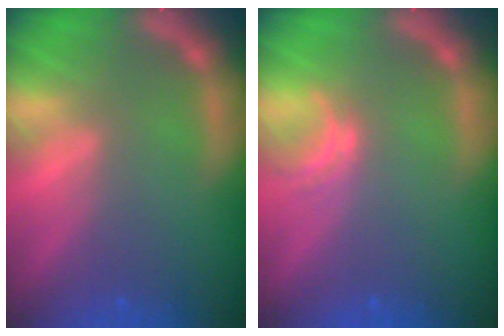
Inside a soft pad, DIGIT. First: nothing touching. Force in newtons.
{"total": 1.5}